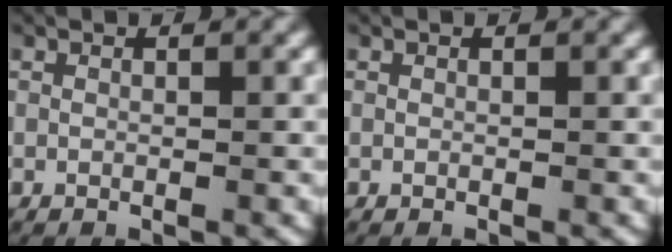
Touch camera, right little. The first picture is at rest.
{"total": 0.0}